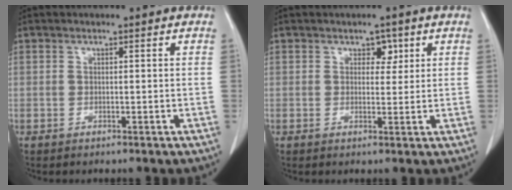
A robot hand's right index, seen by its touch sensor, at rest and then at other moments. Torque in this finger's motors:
{"motor_torque": [-0.31, 0.26, 0.00, -0.01]}